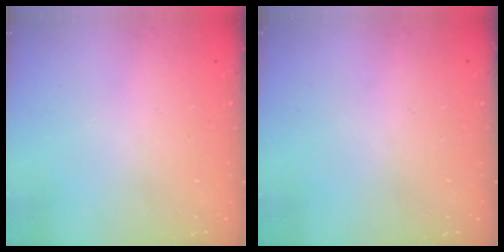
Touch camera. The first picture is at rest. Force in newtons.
{"total": 0.0}